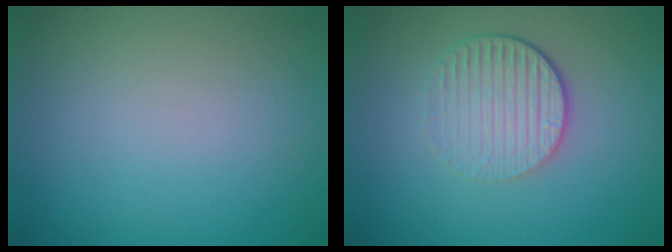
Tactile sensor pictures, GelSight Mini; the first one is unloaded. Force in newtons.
{"total": 4.3, "press": 2.8, "slide": 3.2}